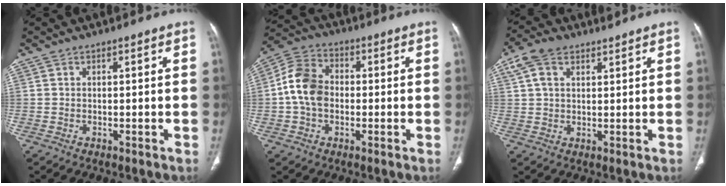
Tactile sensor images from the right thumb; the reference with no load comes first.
{"total": 10.0, "force": [-0.4, 7.4, 6.8], "torque": [-0.119, 0.025, -0.020]}
{"total": 6.5, "force": [3.6, 3.5, 4.1], "torque": [-0.082, 0.013, 0.073]}